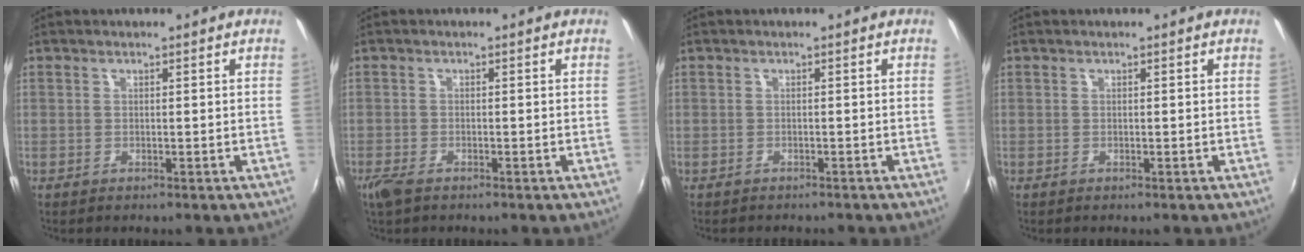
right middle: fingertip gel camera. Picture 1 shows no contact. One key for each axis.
{"total": 2.8, "fx": -2.0, "fy": 1.1, "fz": 1.7, "tx": -0.040, "ty": -0.009, "tz": -0.041}
{"total": 1.2, "fx": -0.9, "fy": 0.7, "fz": -0.1, "tx": -0.005, "ty": 0.000, "tz": -0.016}
{"total": 0.0}